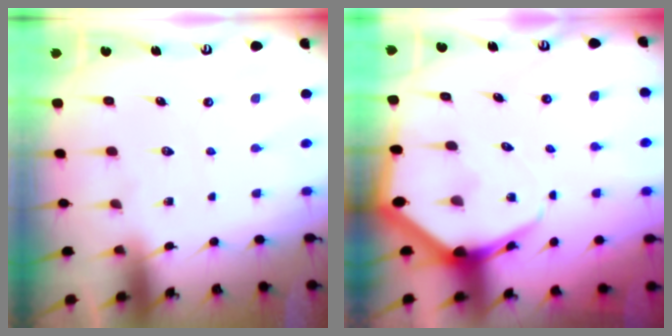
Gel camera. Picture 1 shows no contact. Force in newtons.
{"total": 7.2, "press": 7.2, "slide": 0.8}